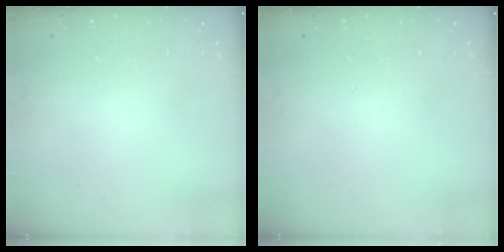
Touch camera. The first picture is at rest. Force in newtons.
{"total": 0.0}